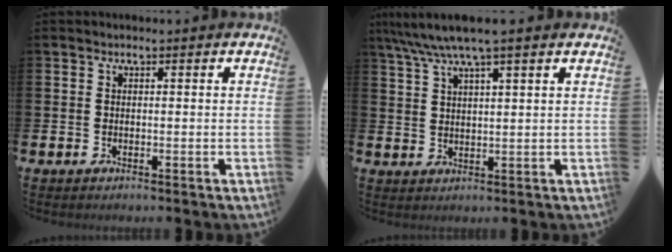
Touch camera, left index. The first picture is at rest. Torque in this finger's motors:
{"motor_torque": [0.84, -1.30, 1.05, 0.21]}